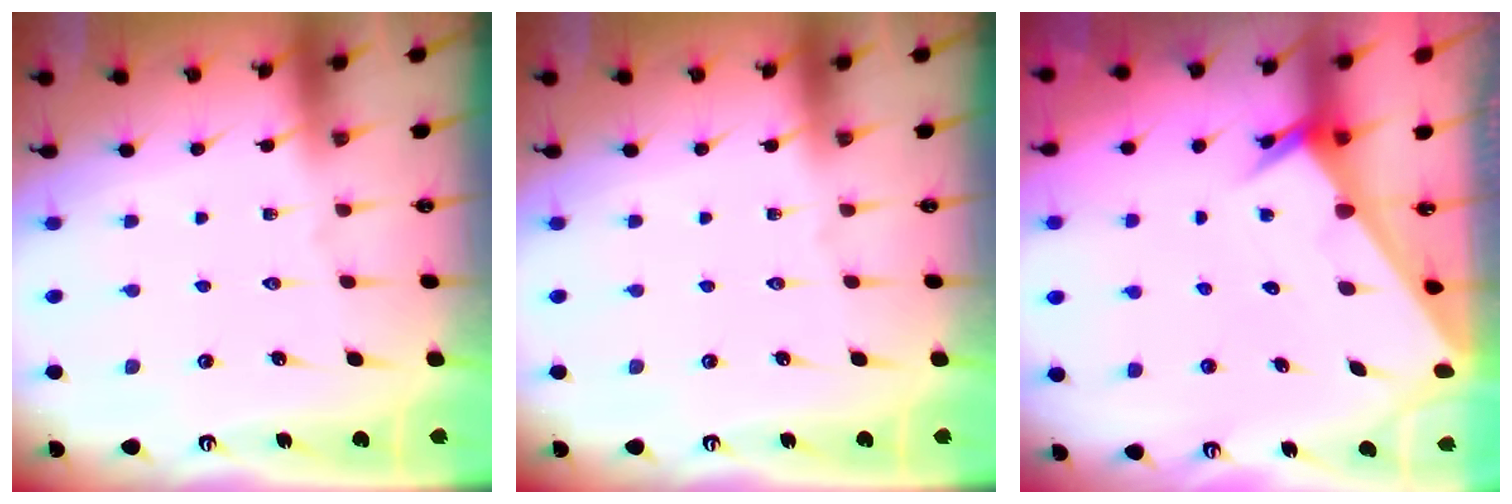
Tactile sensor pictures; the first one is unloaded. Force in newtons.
{"total": 0.0}
{"total": 2.1, "press": 2.1, "slide": 0.1}